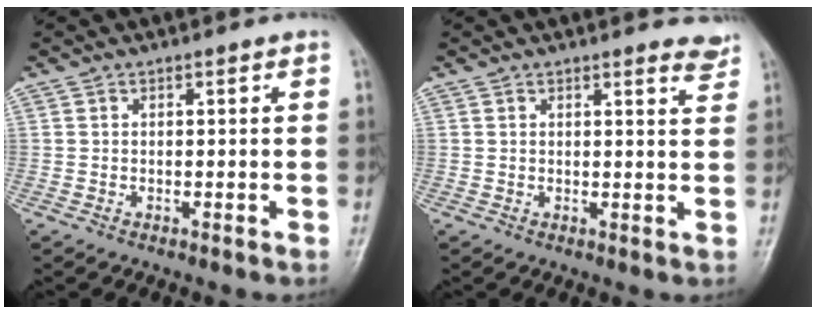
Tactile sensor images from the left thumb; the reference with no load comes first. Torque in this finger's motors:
{"motor_torque": [-0.19, -0.01, -0.42, -0.13, 0.06]}